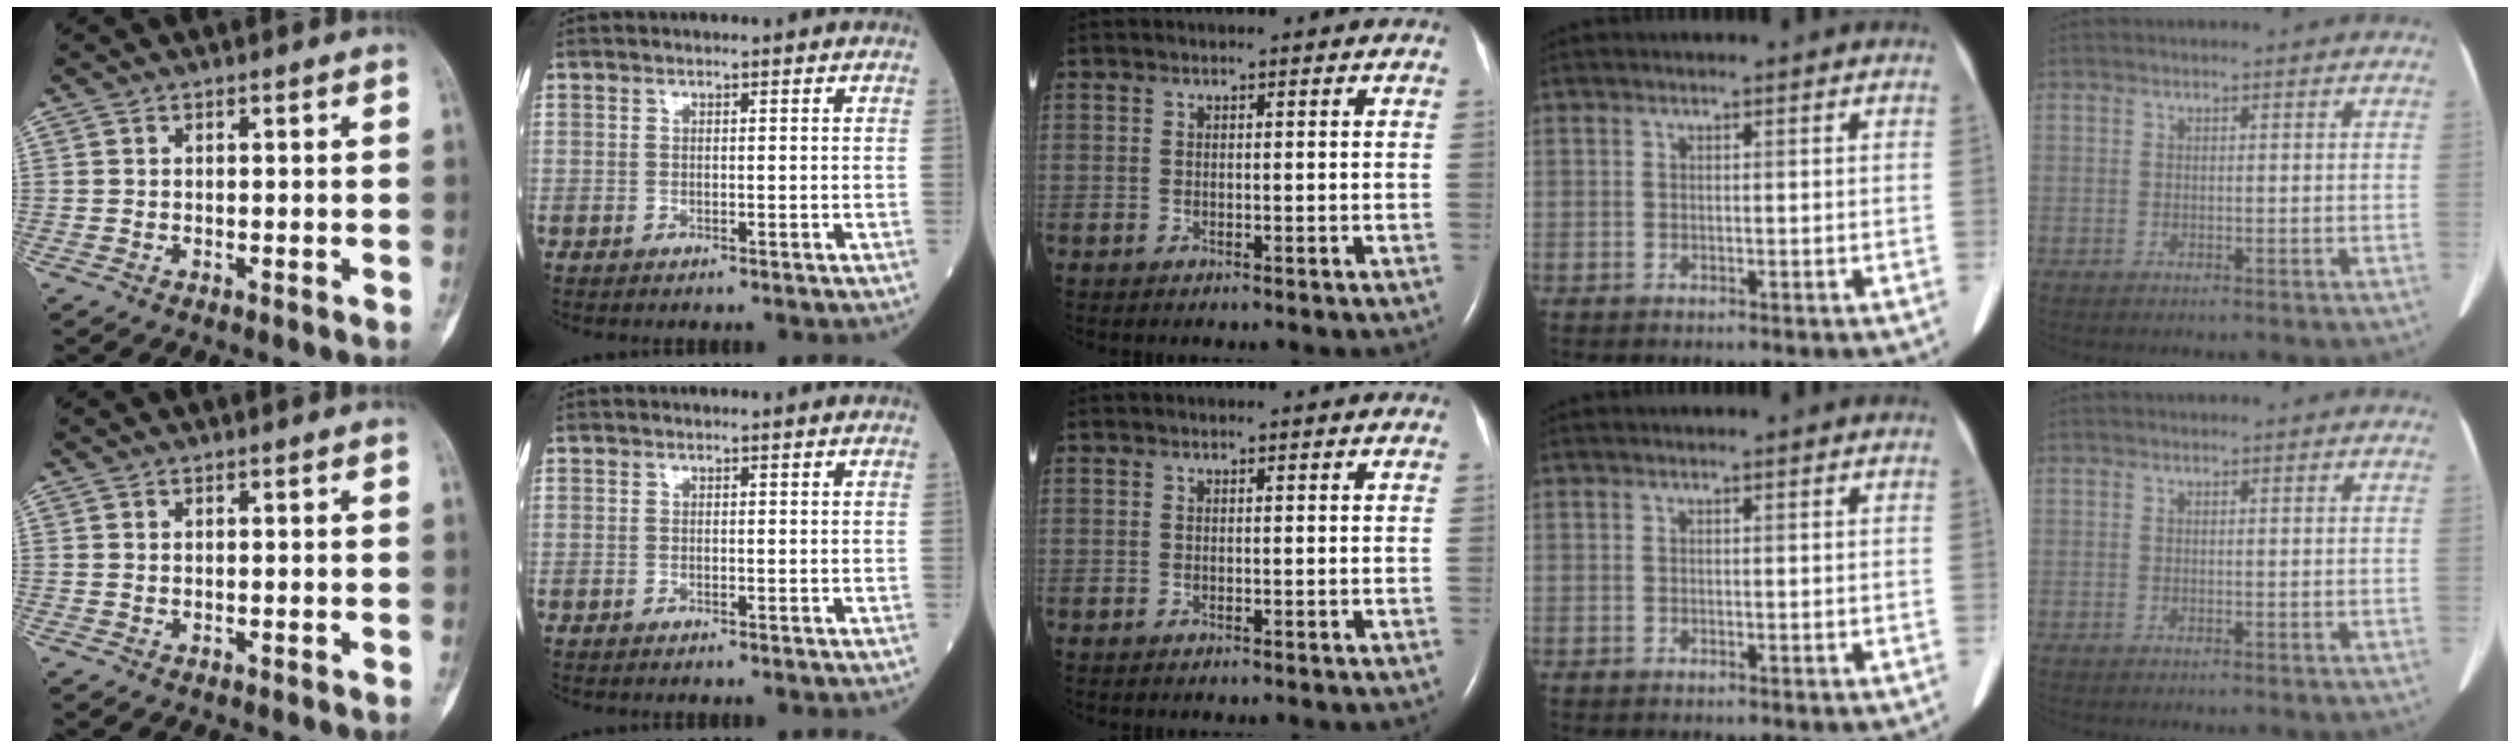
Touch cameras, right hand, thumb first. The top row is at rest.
{}